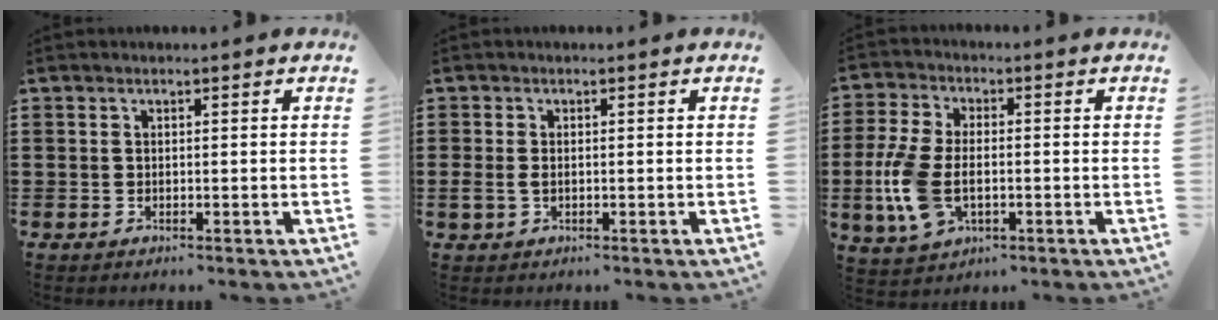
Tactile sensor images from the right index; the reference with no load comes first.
{"total": 1.6, "force": [-0.3, 1.1, 1.2], "torque": [-0.033, 0.000, -0.008]}
{"total": 9.0, "force": [-1.8, 5.0, 7.3], "torque": [-0.180, -0.008, -0.037]}